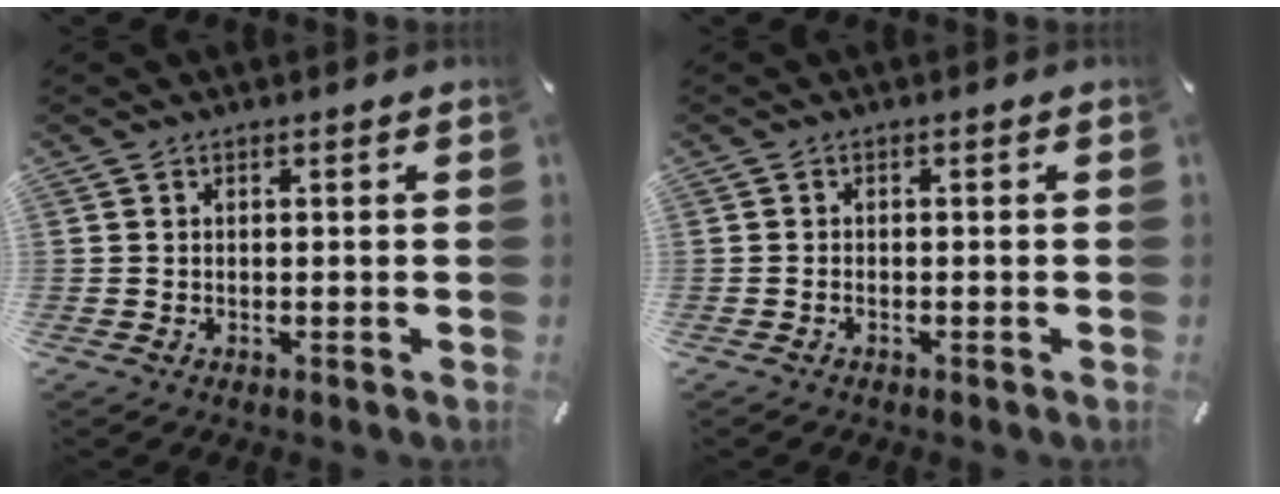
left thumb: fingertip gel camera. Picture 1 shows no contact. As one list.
[{"total": 1.0, "force": [-0.7, 0.5, 0.6], "torque": [-0.012, 0.001, -0.014]}]